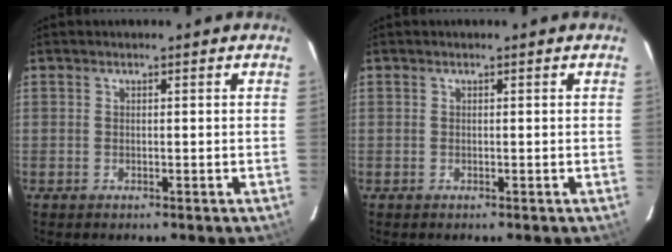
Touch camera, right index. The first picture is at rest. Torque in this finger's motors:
{"motor_torque": [0.00, 0.00, 0.01, 0.01]}